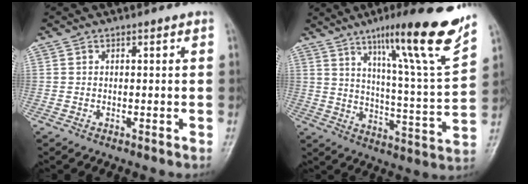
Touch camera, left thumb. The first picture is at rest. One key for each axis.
{"total": 19.7, "fx": 12.8, "fy": 1.0, "fz": 14.9, "tx": -0.198, "ty": -0.068, "tz": 0.195}